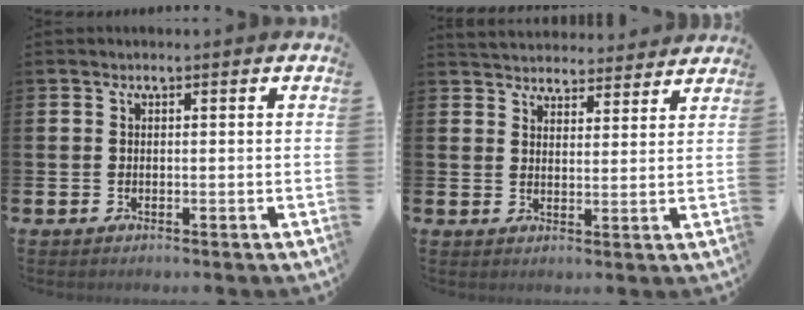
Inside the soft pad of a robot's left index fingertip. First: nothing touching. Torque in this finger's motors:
{"motor_torque": [0.71, -0.69, 0.25, 0.08]}